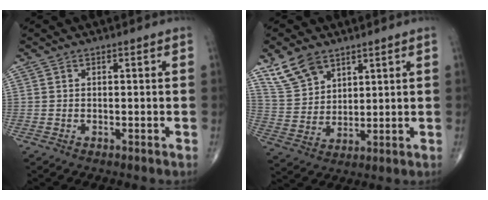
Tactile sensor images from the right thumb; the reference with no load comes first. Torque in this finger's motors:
{"motor_torque": [0.12, 0.88, 0.04, 0.01, 0.01]}